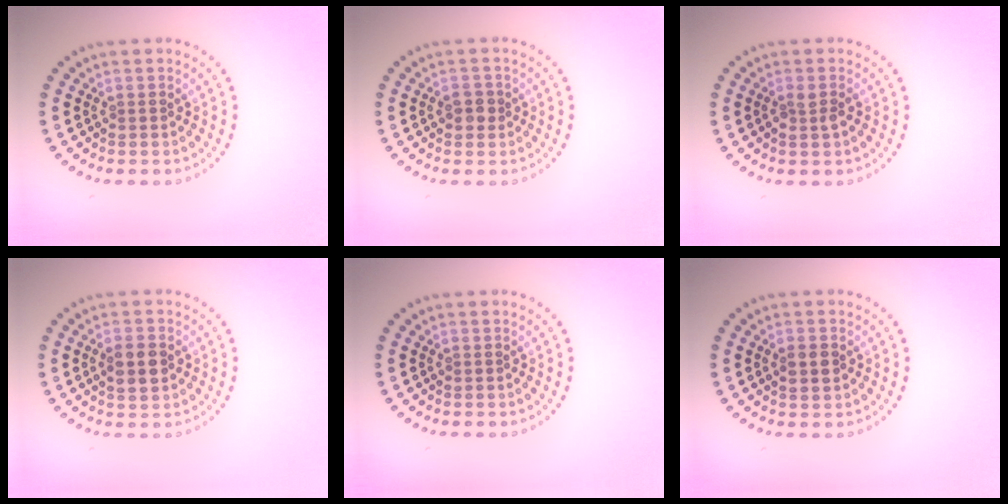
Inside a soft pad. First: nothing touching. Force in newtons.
{"total": 1.5, "press": 1.5, "slide": 0.2}
{"total": 1.0, "press": 1.0, "slide": 0.3}
{"total": 2.9, "press": 2.9, "slide": 0.1}
{"total": 0.0}
{"total": 1.3, "press": 1.3, "slide": 0.1}